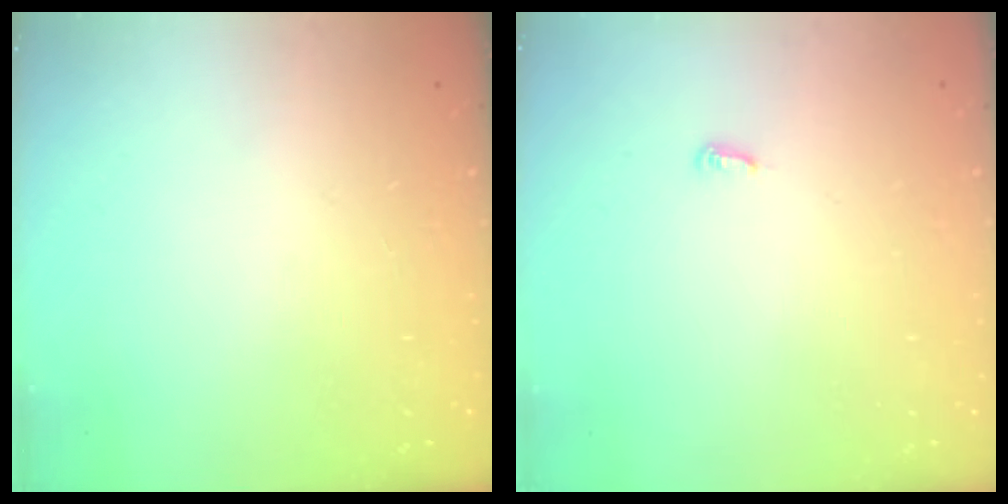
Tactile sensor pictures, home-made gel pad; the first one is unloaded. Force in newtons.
{"total": 2.9, "press": 2.9, "slide": 0.3}